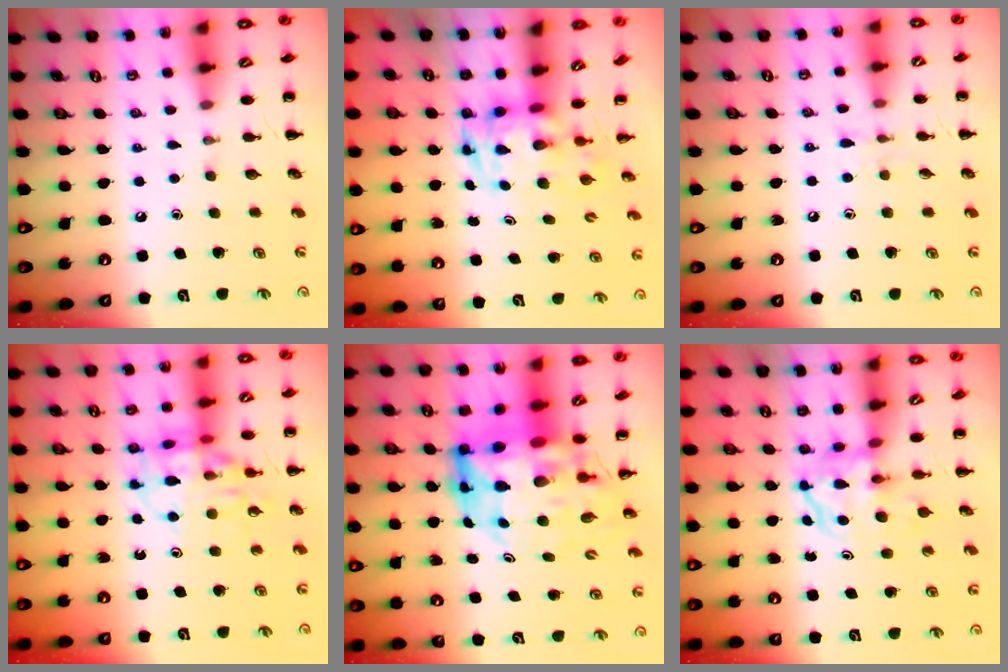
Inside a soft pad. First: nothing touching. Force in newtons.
{"total": 3.7, "press": 3.7, "slide": 0.7}
{"total": 4.6, "press": 4.2, "slide": 2.0}
{"total": 14.2, "press": 14.0, "slide": 2.6}
{"total": 14.3, "press": 13.7, "slide": 4.3}
{"total": 3.9, "press": 3.9, "slide": 0.5}